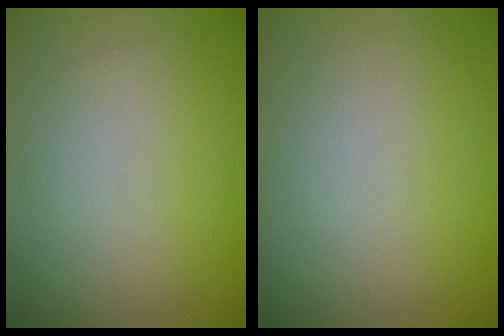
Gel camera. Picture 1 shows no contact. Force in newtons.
{"total": 0.0}